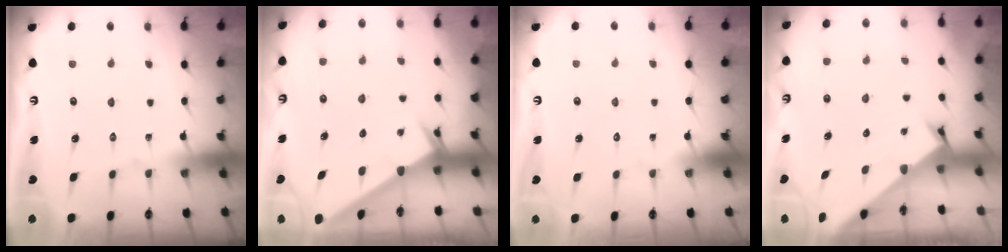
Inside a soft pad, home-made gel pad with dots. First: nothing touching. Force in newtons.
{"total": 2.5, "press": 2.5, "slide": 0.1}
{"total": 1.6, "press": 1.6, "slide": 0.0}
{"total": 2.4, "press": 2.4, "slide": 0.2}